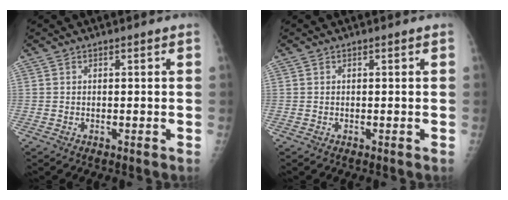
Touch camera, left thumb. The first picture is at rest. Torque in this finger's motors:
{"motor_torque": [0.00, 0.00, -0.12, -0.10, 0.00]}